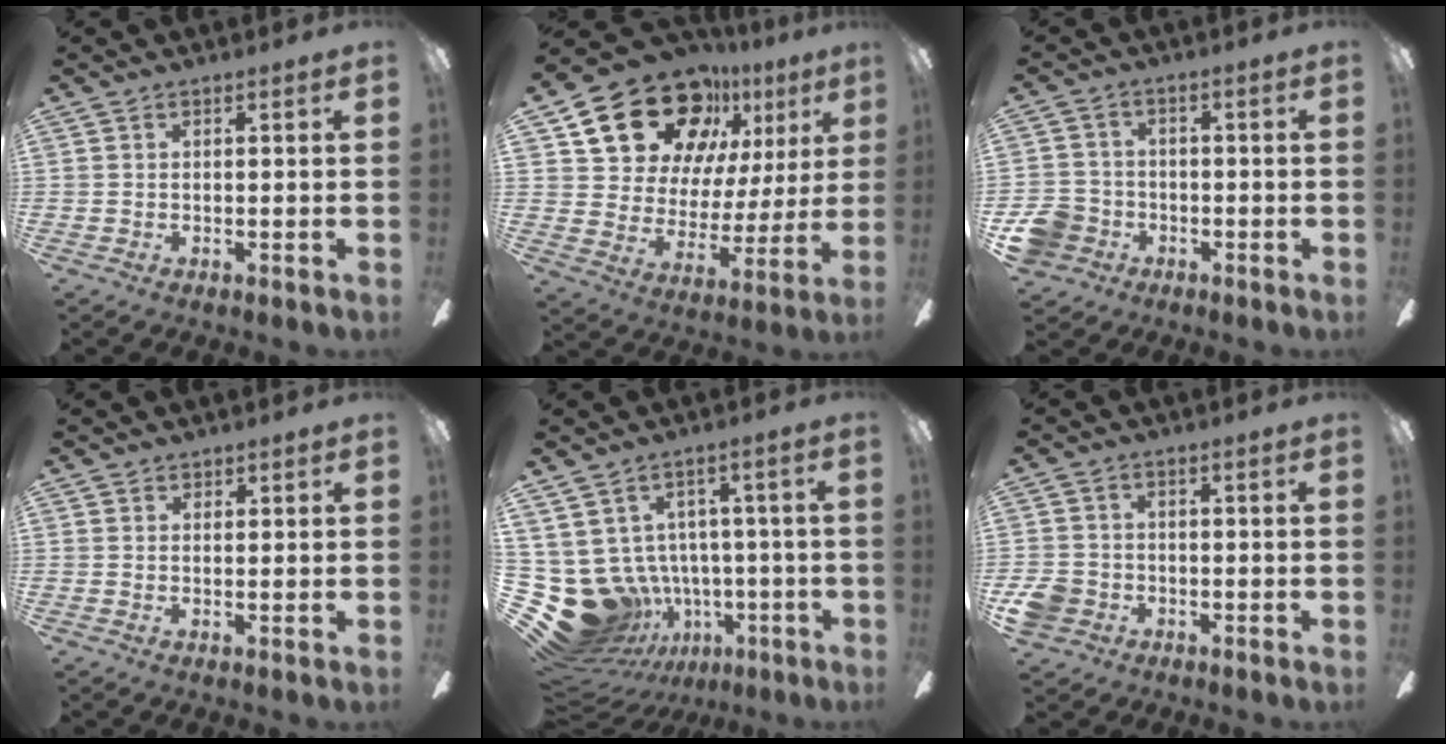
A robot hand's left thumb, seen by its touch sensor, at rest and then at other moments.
{"total": 21.3, "force": [13.8, 12.8, 9.9], "torque": [-0.167, -0.077, 0.257]}
{"total": 8.2, "force": [-3.6, 6.9, 2.6], "torque": [-0.066, 0.031, -0.067]}
{"total": 1.3, "force": [1.1, 0.7, 0.1], "torque": [0.007, -0.002, 0.019]}
{"total": 14.8, "force": [-3.4, 12.8, 6.8], "torque": [-0.178, 0.000, -0.024]}
{"total": 5.8, "force": [-2.1, 4.9, 2.2], "torque": [-0.056, 0.011, -0.043]}